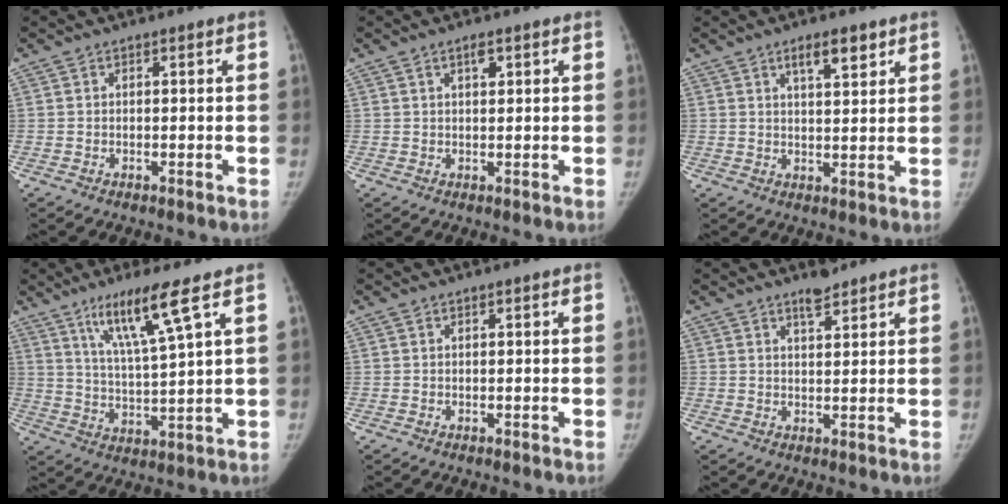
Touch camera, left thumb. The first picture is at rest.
{"total": 2.0, "force": [1.2, 0.6, 1.5], "torque": [-0.019, -0.005, 0.019]}
{"total": 5.6, "force": [3.4, 1.8, 4.1], "torque": [-0.052, -0.020, 0.054]}
{"total": 10.7, "force": [6.2, 0.0, 8.7], "torque": [-0.161, -0.035, 0.120]}
{"total": 0.0}
{"total": 3.5, "force": [2.9, 1.1, 1.7], "torque": [-0.019, -0.022, 0.047]}